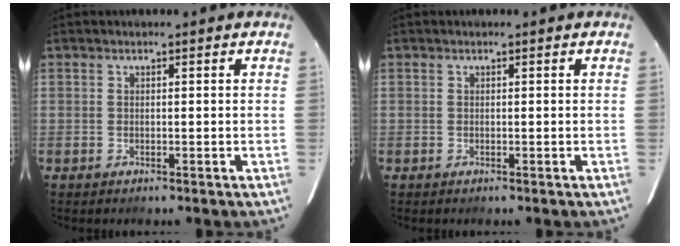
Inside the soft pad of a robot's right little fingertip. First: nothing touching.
{"total": 0.0}